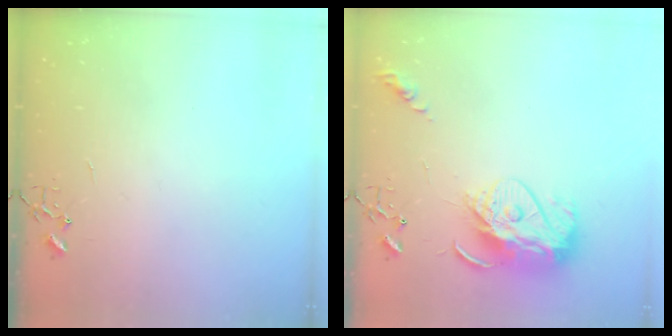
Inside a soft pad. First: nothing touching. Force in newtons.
{"total": 14.0, "press": 13.9, "slide": 1.4}